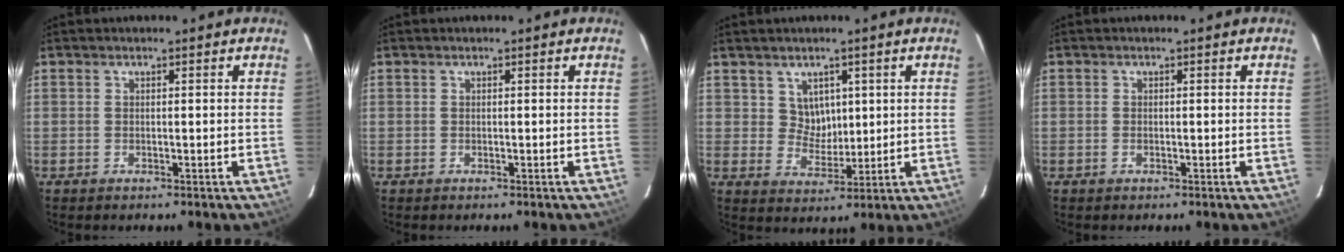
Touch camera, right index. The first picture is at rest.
{"total": 0.0}
{"total": 4.6, "force": [2.0, 4.0, 1.2], "torque": [-0.016, 0.003, 0.043]}
{"total": 0.7, "force": [-0.3, 0.4, 0.4], "torque": [-0.008, 0.000, -0.007]}